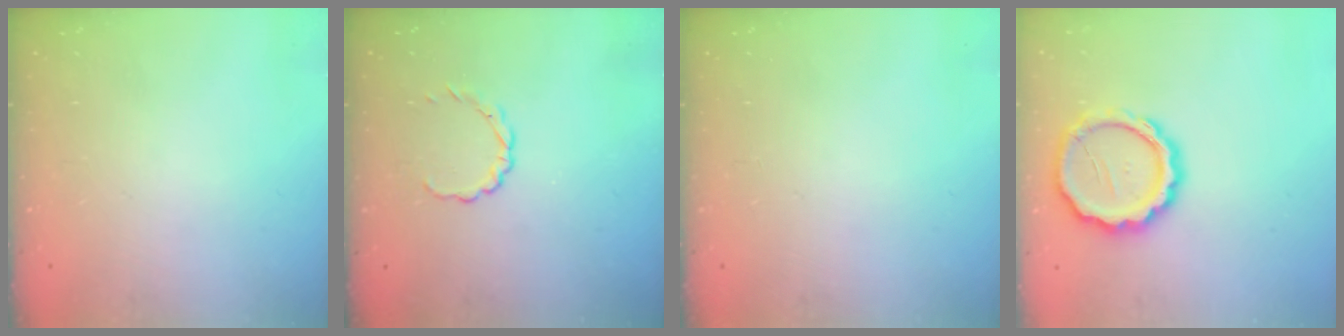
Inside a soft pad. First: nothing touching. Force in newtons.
{"total": 2.8, "press": 2.7, "slide": 0.9}
{"total": 0.0}
{"total": 13.2, "press": 13.0, "slide": 2.0}